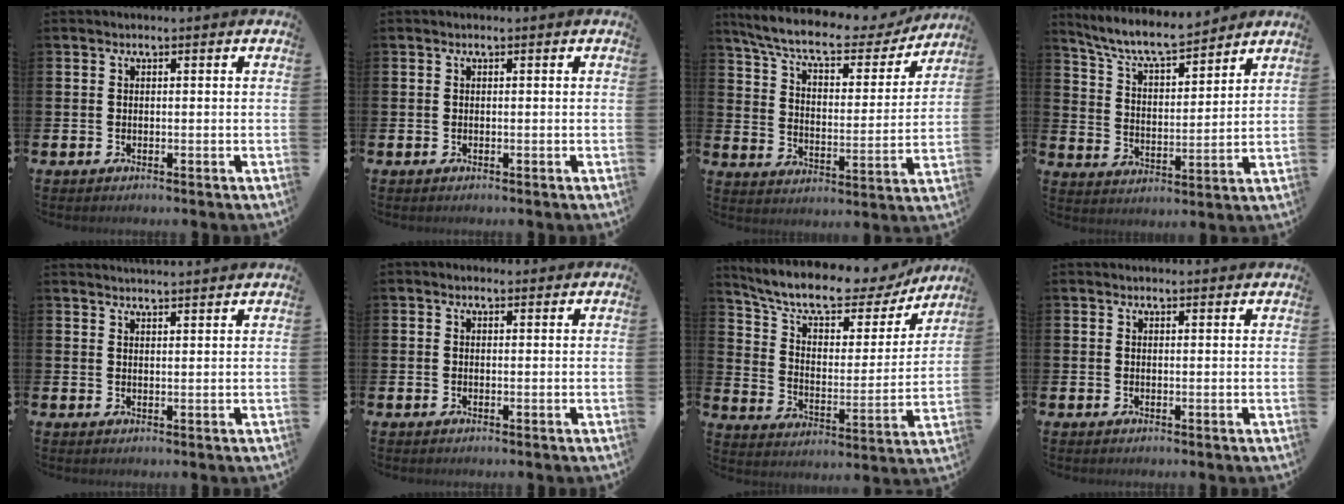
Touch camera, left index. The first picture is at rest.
{"total": 0.0}
{"total": 9.1, "force": [7.9, 2.1, 3.9], "torque": [-0.101, -0.050, 0.130]}
{"total": 7.8, "force": [7.1, 1.3, 2.9], "torque": [-0.083, -0.043, 0.124]}
{"total": 2.6, "force": [2.6, -0.3, -0.1], "torque": [0.002, -0.016, 0.046]}
{"total": 0.7, "force": [0.4, 0.4, 0.3], "torque": [0.007, -0.001, 0.004]}
{"total": 10.7, "force": [9.1, 3.2, 4.6], "torque": [-0.112, -0.062, 0.154]}
{"total": 1.0, "force": [1.0, 0.1, 0.1], "torque": [0.010, -0.003, 0.016]}